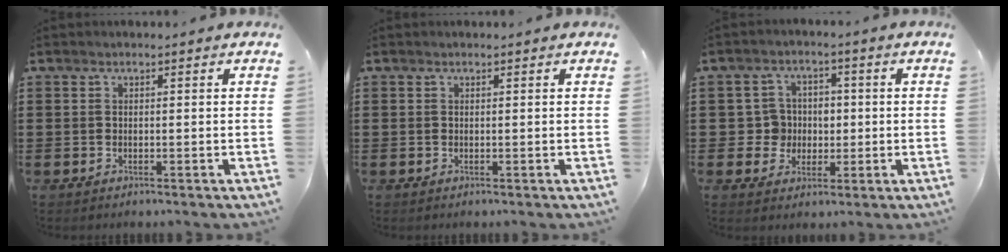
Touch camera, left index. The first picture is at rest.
{"total": 0.0}
{"total": 4.8, "force": [-0.2, 4.7, 1.0], "torque": [-0.042, 0.014, -0.006]}